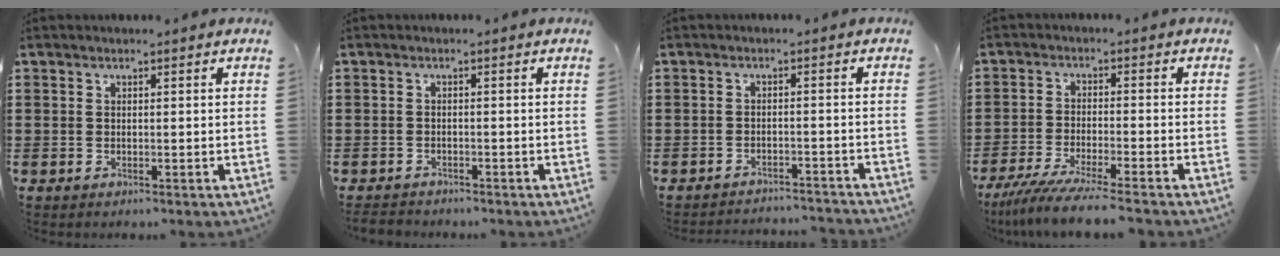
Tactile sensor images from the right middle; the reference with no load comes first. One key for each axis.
{"total": 1.2, "fx": -1.2, "fy": 0.2, "fz": 0.0, "tx": -0.005, "ty": -0.001, "tz": -0.025}
{"total": 2.4, "fx": -2.4, "fy": -0.1, "fz": 0.1, "tx": -0.007, "ty": 0.000, "tz": -0.051}
{"total": 5.8, "fx": -5.1, "fy": -0.5, "fz": 2.6, "tx": -0.061, "ty": -0.024, "tz": -0.100}